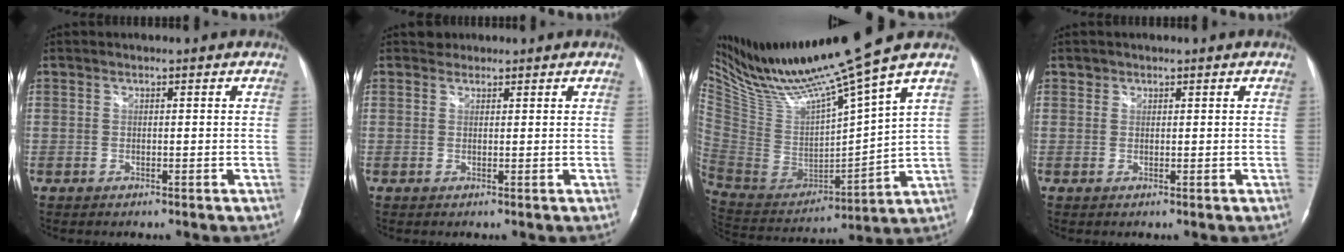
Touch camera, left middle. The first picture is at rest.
{"total": 1.2, "force": [1.0, 0.6, -0.3], "torque": [0.002, 0.005, 0.013]}
{"total": 17.5, "force": [14.8, -1.9, 9.2], "torque": [-0.176, -0.034, 0.287]}
{"total": 0.7, "force": [0.5, 0.6, 0.0], "torque": [0.006, 0.000, 0.005]}